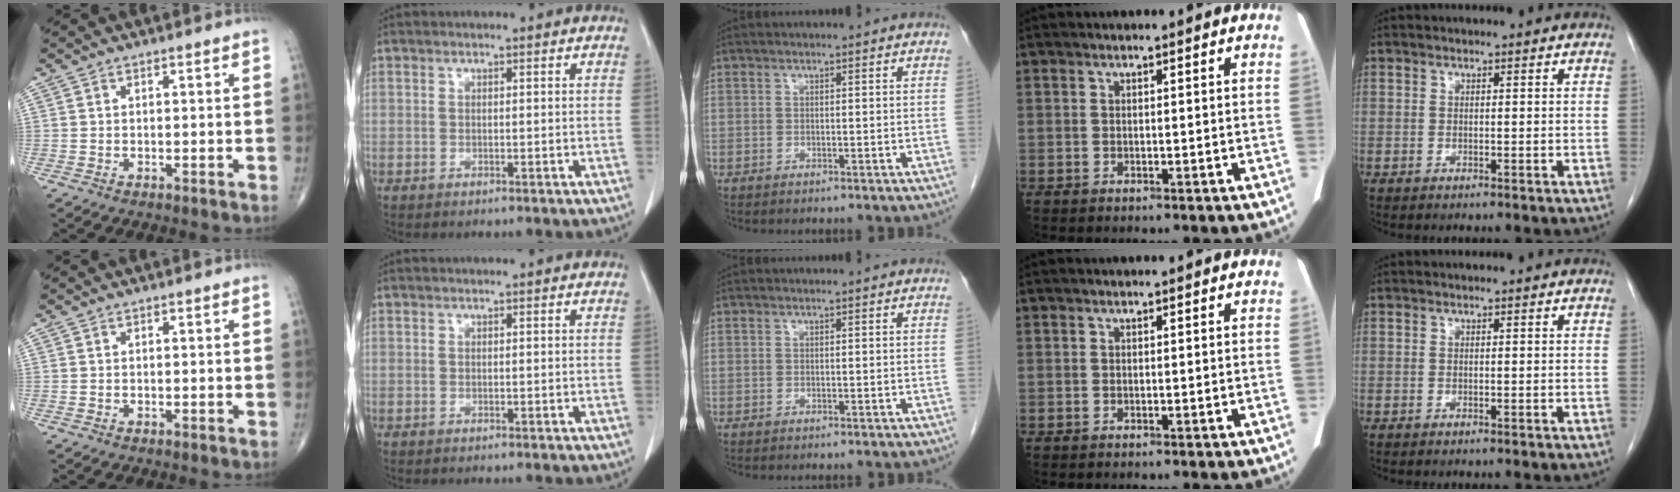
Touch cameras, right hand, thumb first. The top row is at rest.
{}